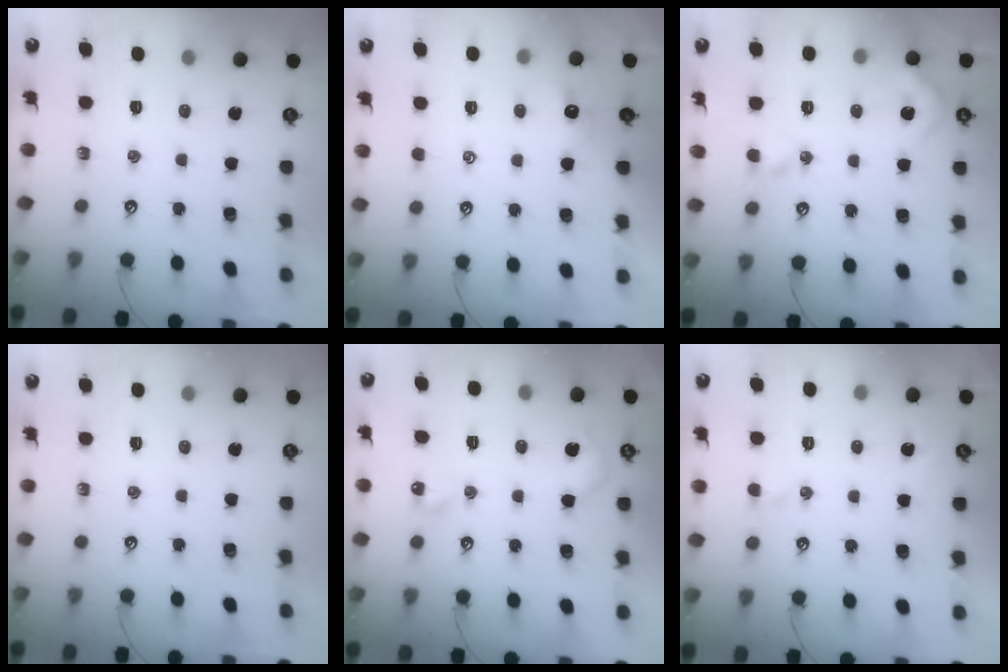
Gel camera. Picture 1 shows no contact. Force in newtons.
{"total": 0.7, "press": 0.3, "slide": 0.6}
{"total": 5.1, "press": 5.0, "slide": 1.0}
{"total": 0.0}
{"total": 8.5, "press": 8.5, "slide": 0.4}
{"total": 1.7, "press": 1.6, "slide": 0.6}